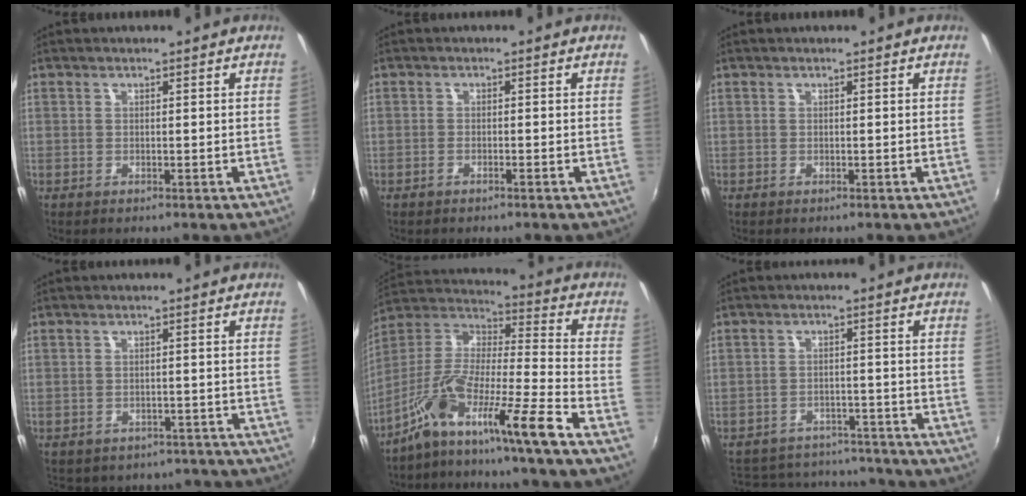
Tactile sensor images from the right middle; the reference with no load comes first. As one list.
[{"total": 1.1, "force": [-1.0, 0.1, 0.6], "torque": [-0.021, 0.003, -0.023]}, {"total": 0.0}, {"total": 10.1, "force": [-8.5, 4.8, 2.5], "torque": [-0.057, 0.003, -0.095]}, {"total": 14.9, "force": [-10.6, -1.3, 10.4], "torque": [-0.181, -0.020, -0.203]}, {"total": 16.4, "force": [-14.0, 7.1, 4.9], "torque": [-0.121, 0.030, -0.177]}]